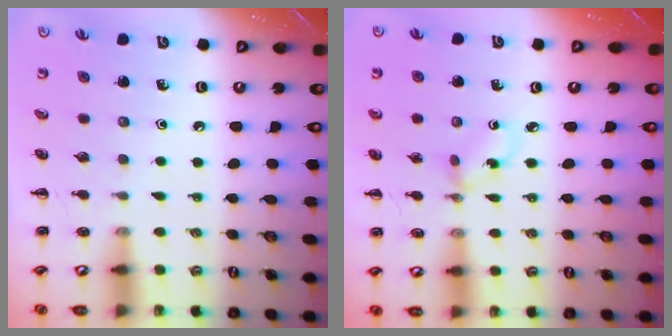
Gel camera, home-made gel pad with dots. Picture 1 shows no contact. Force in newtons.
{"total": 1.8, "press": 1.7, "slide": 0.6}